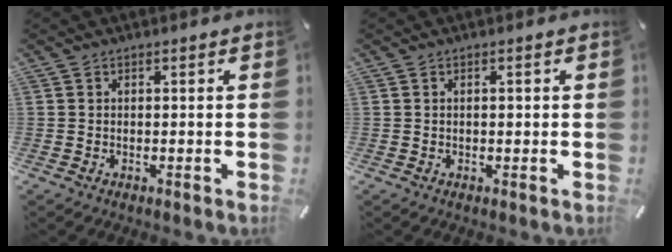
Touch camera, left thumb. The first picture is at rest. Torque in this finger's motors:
{"motor_torque": [0.12, 0.06, 0.02, -0.12, -0.01]}